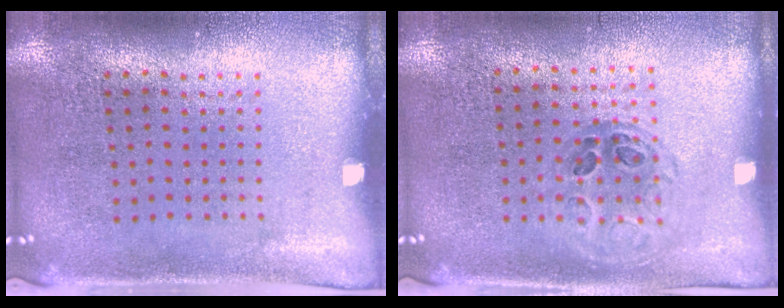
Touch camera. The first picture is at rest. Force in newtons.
{"total": 0.9, "press": 0.9, "slide": 0.2}